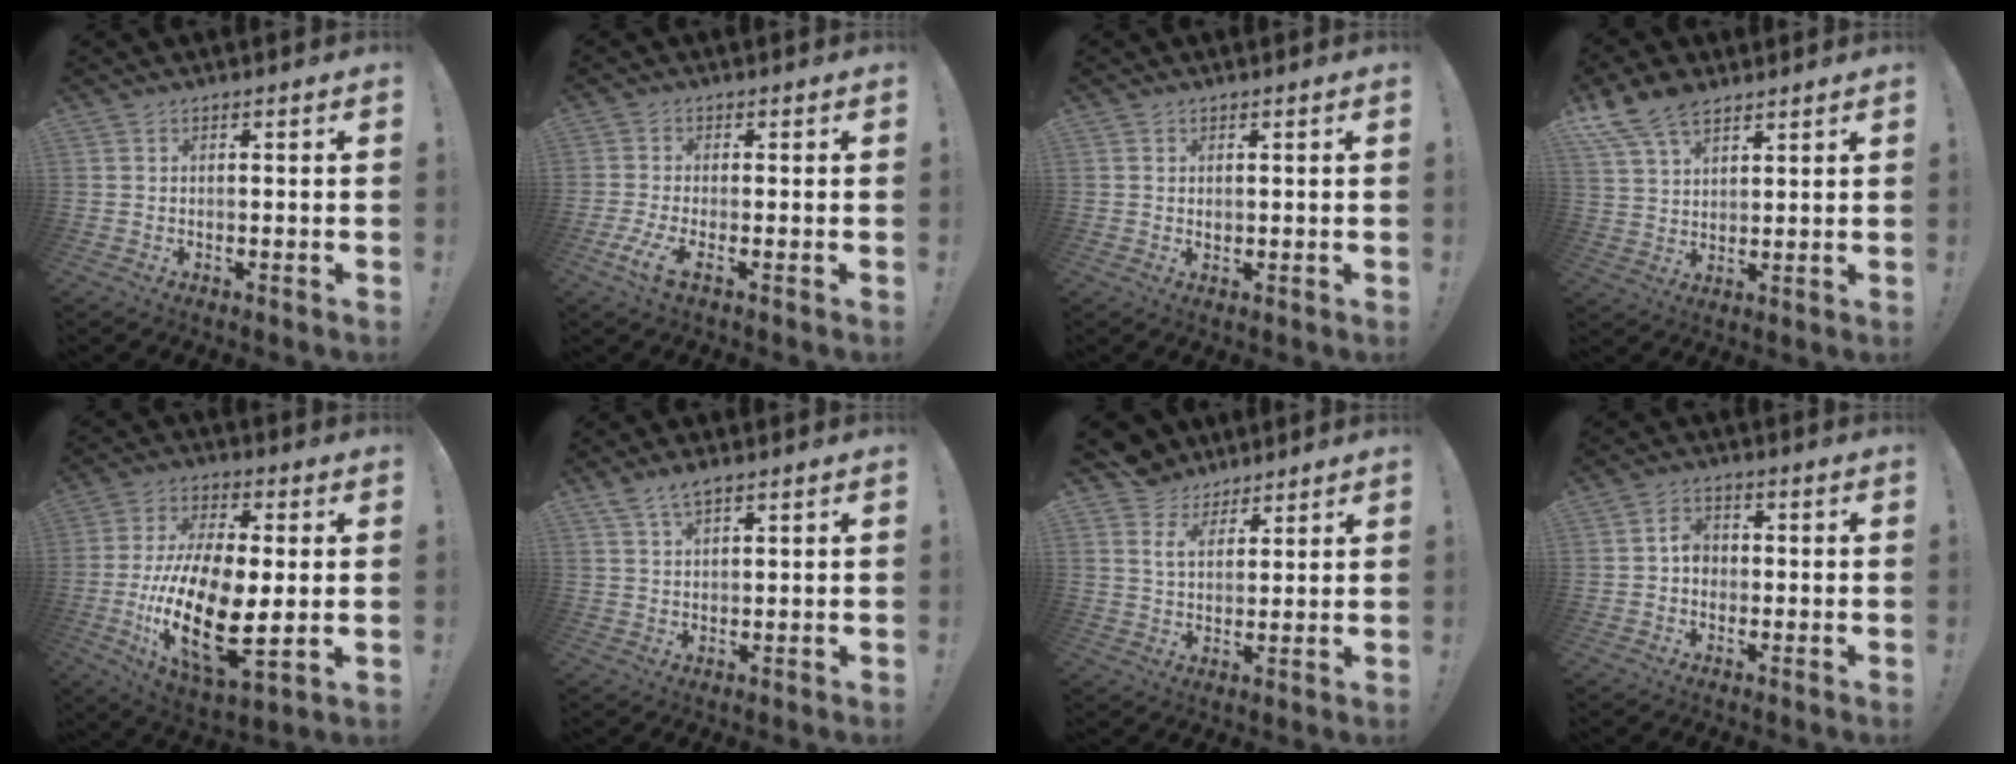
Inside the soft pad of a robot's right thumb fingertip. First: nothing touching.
{"total": 5.2, "force": [-1.9, 1.6, 4.6], "torque": [-0.106, -0.015, -0.035]}
{"total": 1.0, "force": [0.5, 0.8, 0.1], "torque": [0.005, -0.001, 0.008]}
{"total": 11.0, "force": [7.7, 6.1, 5.0], "torque": [-0.093, -0.033, 0.151]}
{"total": 23.8, "force": [-3.0, 11.4, 20.7], "torque": [-0.396, 0.001, -0.040]}
{"total": 4.6, "force": [3.4, 1.5, 2.8], "torque": [-0.042, -0.017, 0.061]}
{"total": 7.8, "force": [5.1, 5.3, 2.5], "torque": [-0.054, -0.031, 0.100]}
{"total": 4.2, "force": [-0.8, 3.4, 2.4], "torque": [-0.039, 0.011, -0.015]}